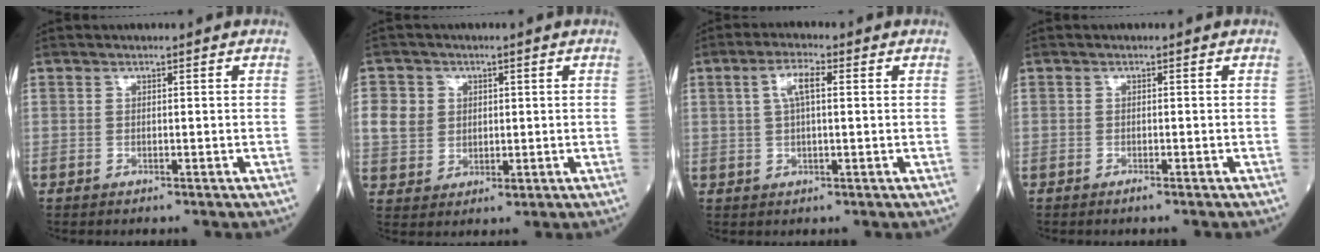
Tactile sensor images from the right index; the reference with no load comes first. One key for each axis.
{"total": 5.6, "fx": 1.3, "fy": 5.1, "fz": 2.1, "tx": -0.041, "ty": 0.010, "tz": 0.029}
{"total": 4.2, "fx": 1.1, "fy": 1.0, "fz": 3.9, "tx": -0.079, "ty": 0.015, "tz": 0.022}
{"total": 0.9, "fx": -0.8, "fy": -0.1, "fz": 0.5, "tx": -0.015, "ty": -0.003, "tz": -0.010}